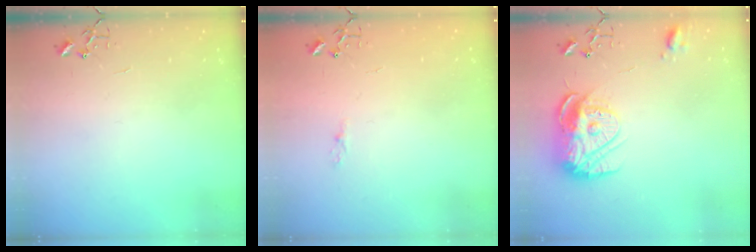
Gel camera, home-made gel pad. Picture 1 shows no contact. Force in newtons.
{"total": 3.3, "press": 3.3, "slide": 0.4}
{"total": 14.9, "press": 14.9, "slide": 1.4}